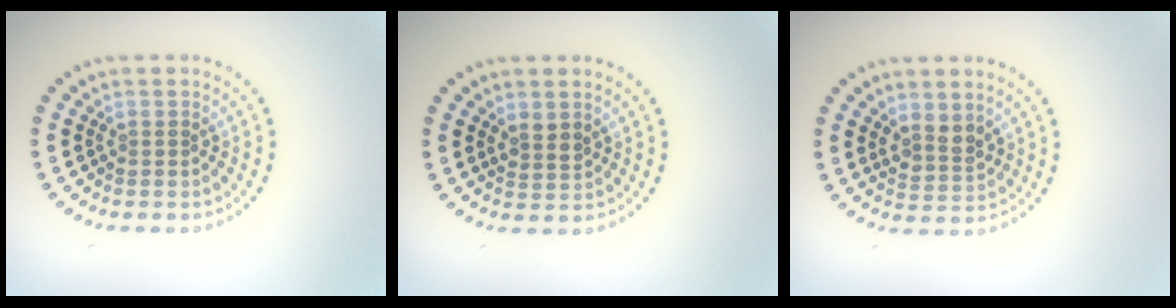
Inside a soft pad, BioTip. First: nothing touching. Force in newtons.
{"total": 1.5, "press": 1.3, "slide": 0.8}
{"total": 2.2, "press": 1.8, "slide": 1.2}